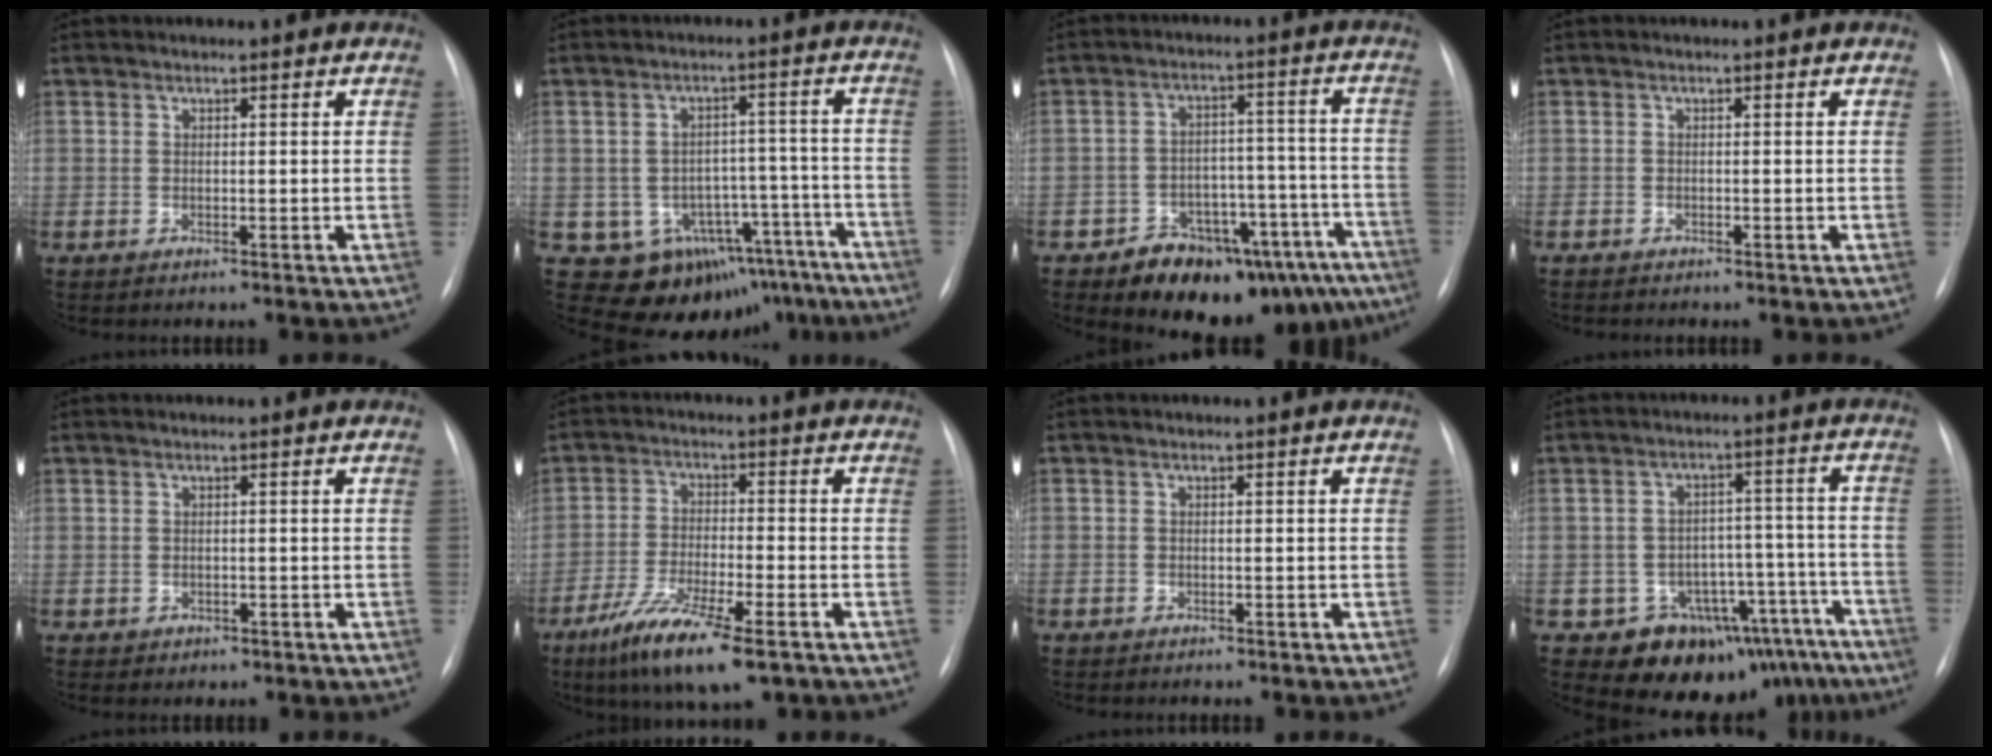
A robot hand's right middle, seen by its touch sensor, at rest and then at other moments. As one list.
[{"total": 14.1, "force": [-9.9, 9.5, 3.1], "torque": [-0.020, 0.062, -0.110]}, {"total": 15.7, "force": [-11.6, 7.5, 7.6], "torque": [-0.047, 0.063, -0.148]}, {"total": 0.6, "force": [-0.5, 0.0, 0.4], "torque": [-0.009, -0.003, -0.008]}, {"total": 0.8, "force": [-0.2, 0.7, 0.3], "torque": [-0.007, 0.002, 0.003]}, {"total": 11.5, "force": [-7.1, 1.8, 8.9], "torque": [-0.167, -0.027, -0.121]}, {"total": 0.8, "force": [-0.5, 0.6, 0.0], "torque": [-0.008, 0.003, -0.007]}, {"total": 13.5, "force": [-10.5, 8.2, 2.1], "torque": [0.015, 0.075, -0.128]}]